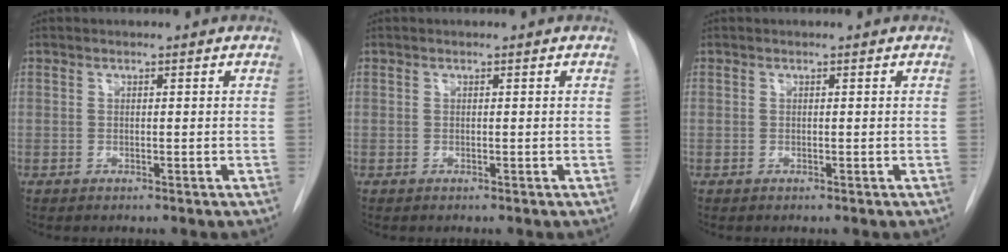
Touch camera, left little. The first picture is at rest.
{"total": 0.0}
{"total": 0.0}